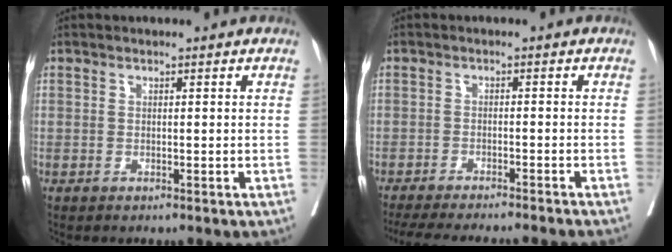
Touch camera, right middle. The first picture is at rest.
{"total": 15.6, "force": [-14.1, 0.6, 6.7], "torque": [-0.100, -0.031, -0.193]}